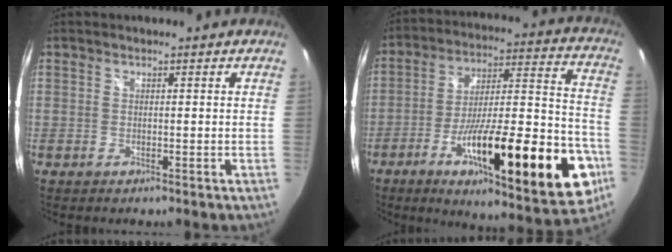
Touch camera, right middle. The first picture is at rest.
{"total": 29.1, "force": [-12.3, 6.8, 25.5], "torque": [-0.373, -0.029, -0.188]}